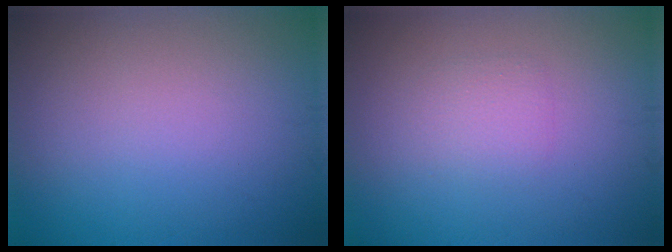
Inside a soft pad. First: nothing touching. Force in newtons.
{"total": 1.4, "press": 1.4, "slide": 0.1}